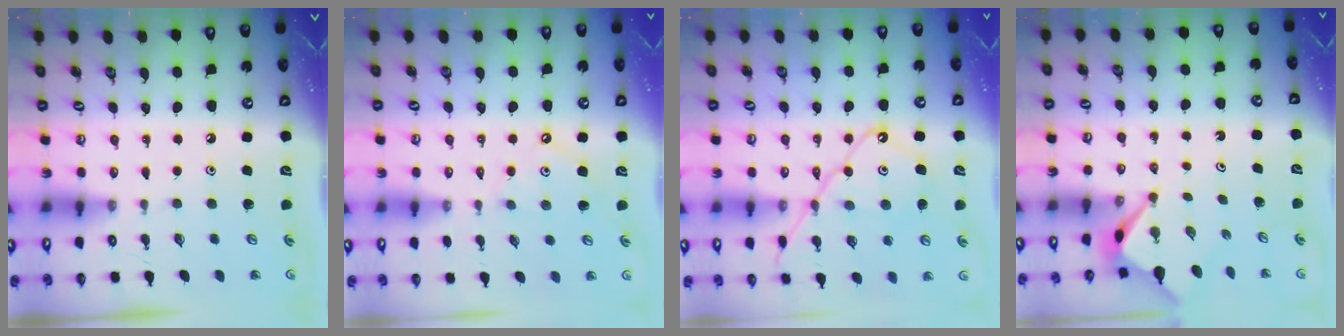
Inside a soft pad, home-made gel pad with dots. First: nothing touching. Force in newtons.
{"total": 2.5, "press": 2.5, "slide": 0.4}
{"total": 13.9, "press": 13.8, "slide": 1.4}
{"total": 2.9, "press": 2.9, "slide": 0.2}